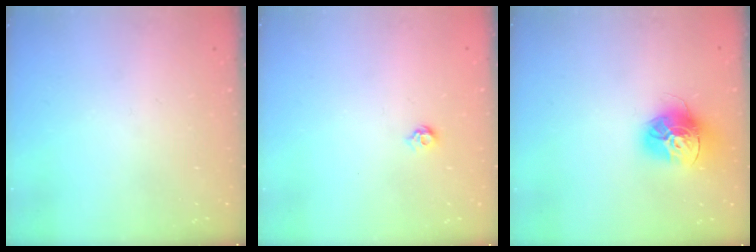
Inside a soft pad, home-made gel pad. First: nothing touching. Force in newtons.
{"total": 4.4, "press": 4.3, "slide": 0.9}
{"total": 14.7, "press": 14.6, "slide": 1.4}